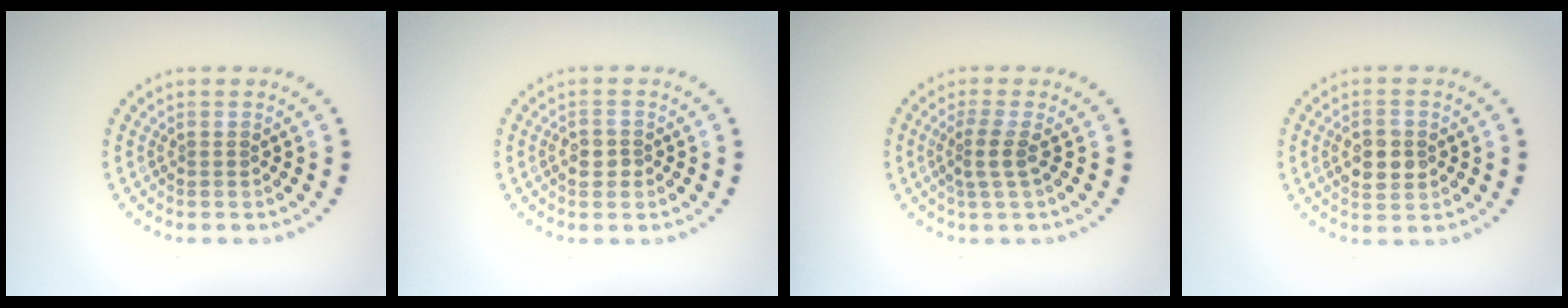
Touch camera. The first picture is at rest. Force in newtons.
{"total": 1.6, "press": 1.6, "slide": 0.2}
{"total": 2.0, "press": 1.5, "slide": 1.4}
{"total": 3.0, "press": 3.0, "slide": 0.1}